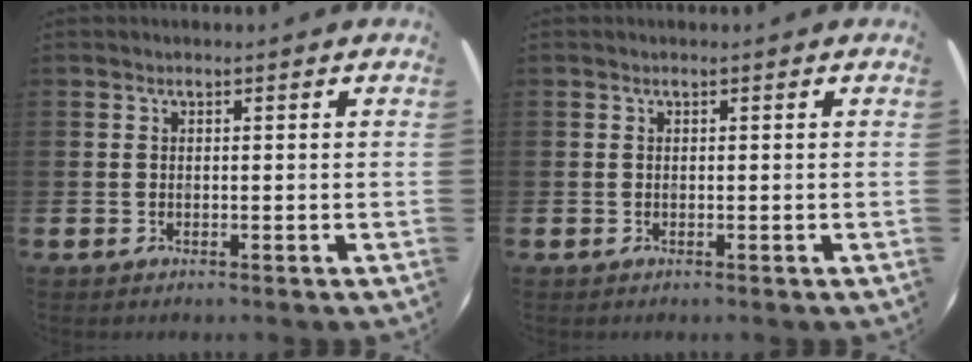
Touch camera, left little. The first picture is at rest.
{"total": 0.0}